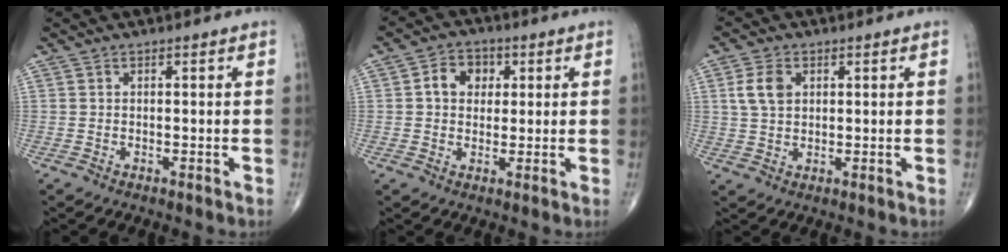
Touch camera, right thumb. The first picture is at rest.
{"total": 5.9, "force": [1.3, 4.7, 3.3], "torque": [-0.029, 0.007, 0.014]}
{"total": 5.2, "force": [1.5, 3.6, 3.5], "torque": [-0.062, -0.001, 0.029]}